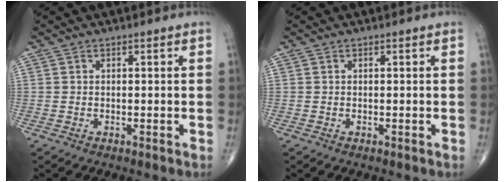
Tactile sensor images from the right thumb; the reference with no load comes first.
{"total": 0.0}